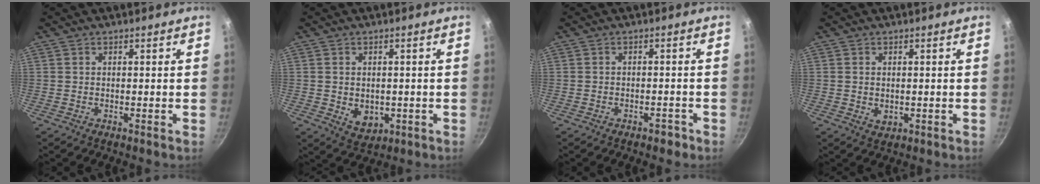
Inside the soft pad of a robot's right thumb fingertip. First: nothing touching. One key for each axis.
{"total": 5.4, "fx": -0.6, "fy": 4.1, "fz": 3.5, "tx": -0.038, "ty": -0.006, "tz": 0.001}
{"total": 2.2, "fx": -1.5, "fy": 1.2, "fz": 1.0, "tx": -0.005, "ty": 0.024, "tz": -0.009}
{"total": 2.4, "fx": 0.0, "fy": 1.8, "fz": 1.6, "tx": -0.025, "ty": -0.004, "tz": 0.003}